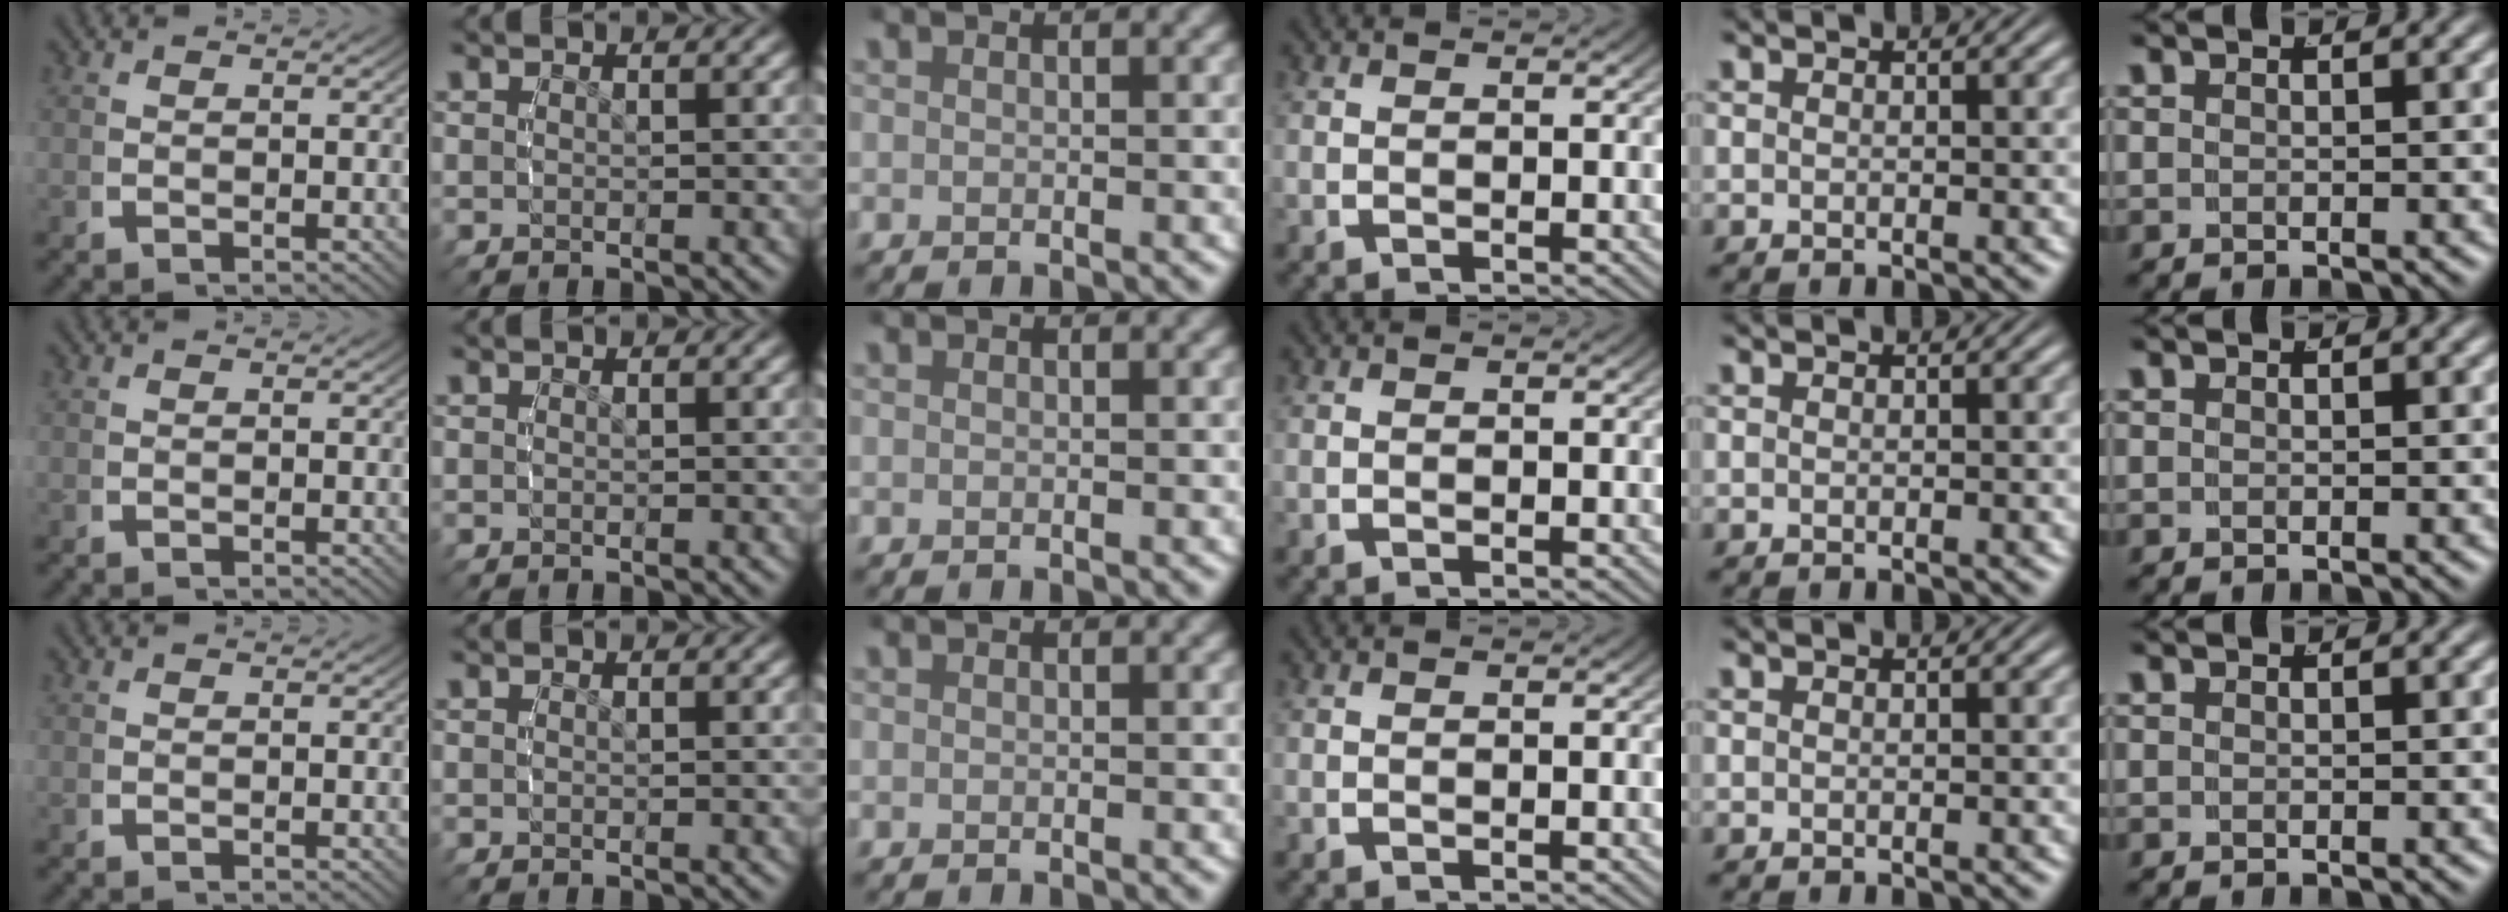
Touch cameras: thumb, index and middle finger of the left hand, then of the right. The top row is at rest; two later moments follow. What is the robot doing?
{"motion": "reach", "object": "string"}